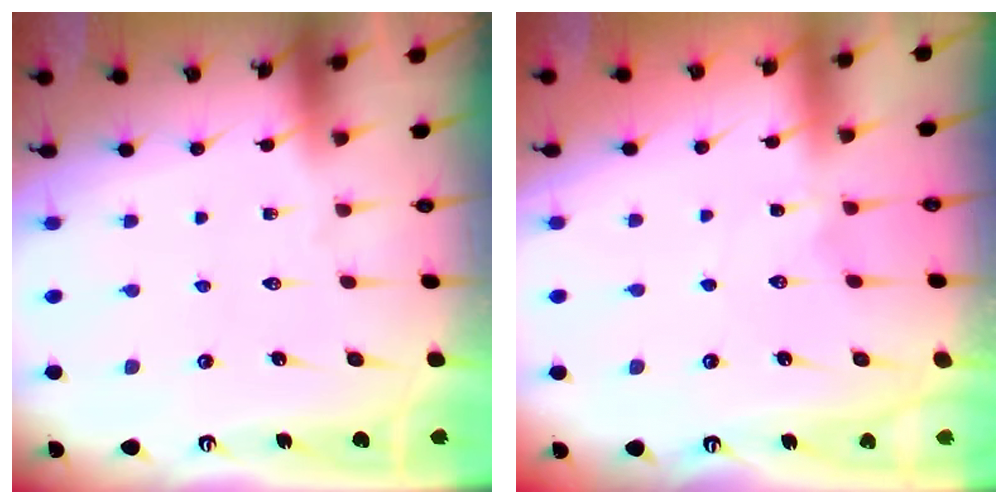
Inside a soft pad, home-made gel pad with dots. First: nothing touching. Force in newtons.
{"total": 1.8, "press": 1.7, "slide": 0.2}